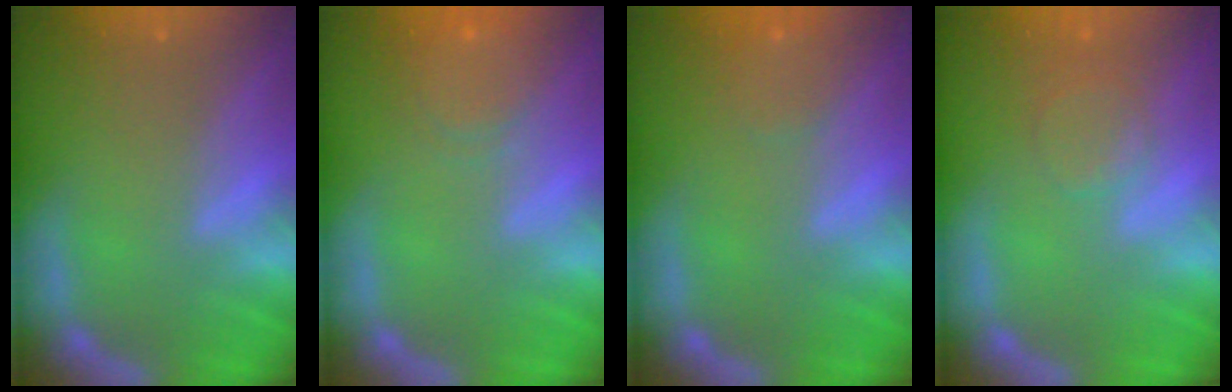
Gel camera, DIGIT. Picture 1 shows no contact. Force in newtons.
{"total": 4.0}
{"total": 1.9}
{"total": 2.9}